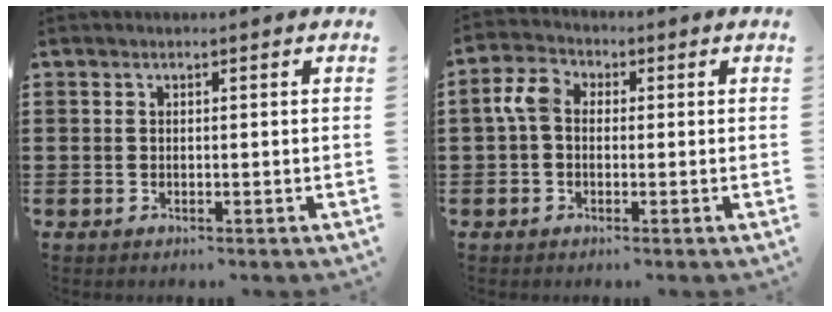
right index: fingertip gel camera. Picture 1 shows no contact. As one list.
[{"total": 4.5, "force": [0.1, 3.1, 3.2], "torque": [-0.091, 0.004, -0.008]}]